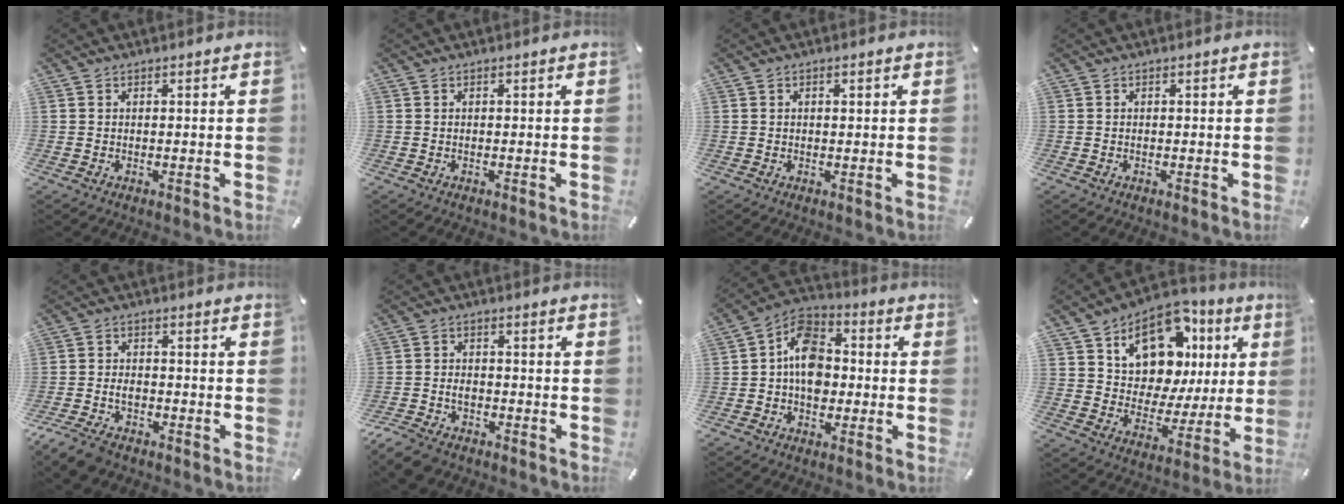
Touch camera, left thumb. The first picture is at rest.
{"total": 0.0}
{"total": 0.8, "force": [0.2, 0.5, 0.6], "torque": [-0.013, 0.004, 0.002]}
{"total": 0.0}
{"total": 5.5, "force": [-3.3, 3.2, 3.0], "torque": [-0.067, 0.015, -0.064]}
{"total": 5.0, "force": [-3.2, 3.2, 2.2], "torque": [-0.054, 0.011, -0.064]}
{"total": 10.8, "force": [-1.1, 8.1, 6.9], "torque": [-0.131, 0.015, -0.022]}
{"total": 15.0, "force": [8.5, 9.9, 7.3], "torque": [-0.117, -0.056, 0.152]}